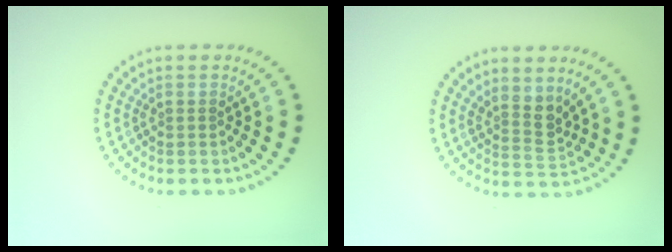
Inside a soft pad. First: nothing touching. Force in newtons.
{"total": 2.6, "press": 2.0, "slide": 1.7}